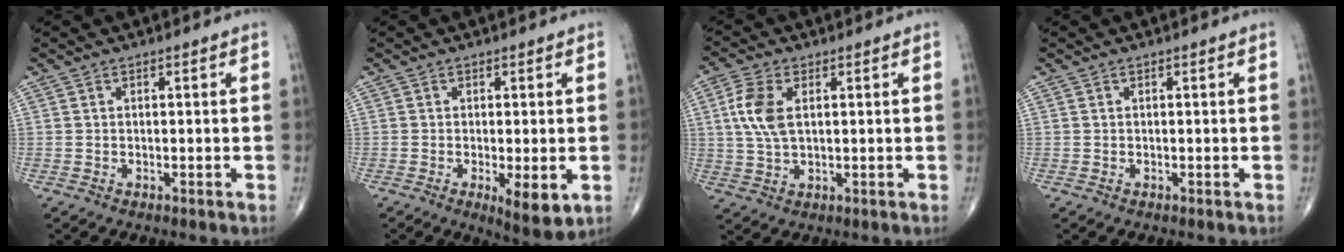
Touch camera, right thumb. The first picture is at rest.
{"total": 6.3, "force": [-1.6, 2.0, 5.8], "torque": [-0.090, -0.019, -0.022]}
{"total": 7.3, "force": [1.7, 3.9, 5.9], "torque": [-0.134, 0.004, 0.033]}
{"total": 0.0}